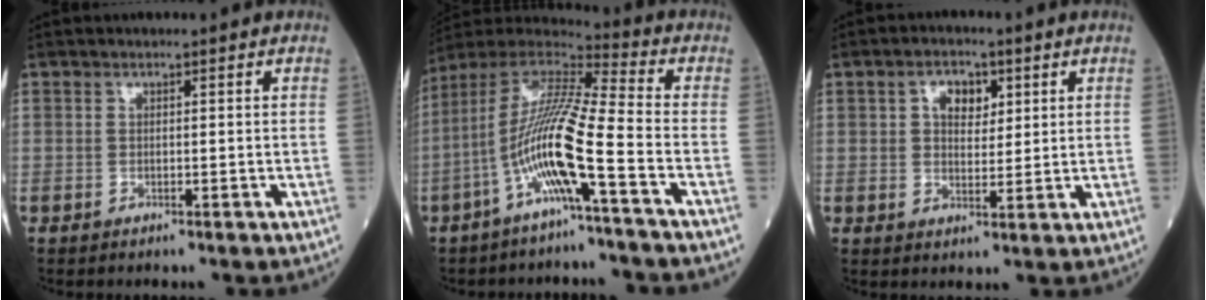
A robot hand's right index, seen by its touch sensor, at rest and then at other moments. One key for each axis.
{"total": 13.6, "fx": -5.0, "fy": 0.0, "fz": 12.6, "tx": -0.257, "ty": 0.007, "tz": -0.106}
{"total": 4.7, "fx": 1.8, "fy": 2.9, "fz": 3.1, "tx": -0.051, "ty": 0.011, "tz": 0.030}